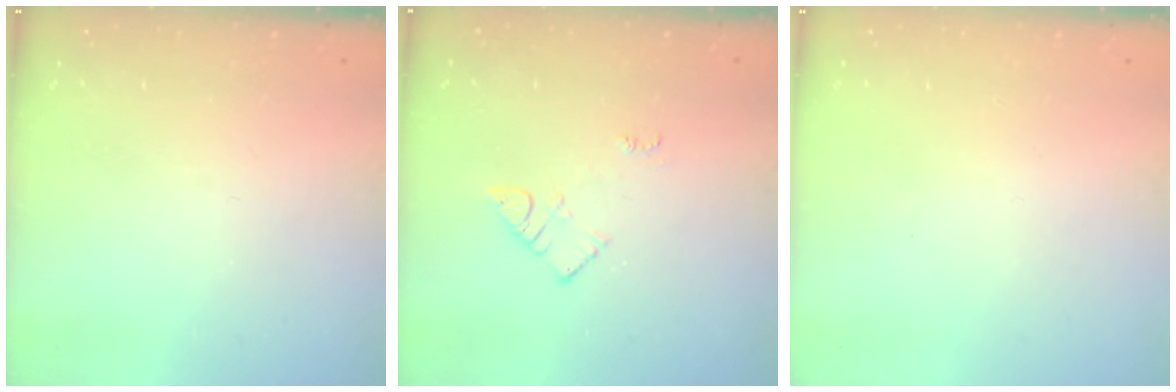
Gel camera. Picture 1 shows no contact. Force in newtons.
{"total": 4.5, "press": 4.5, "slide": 0.6}
{"total": 1.6, "press": 1.6, "slide": 0.1}